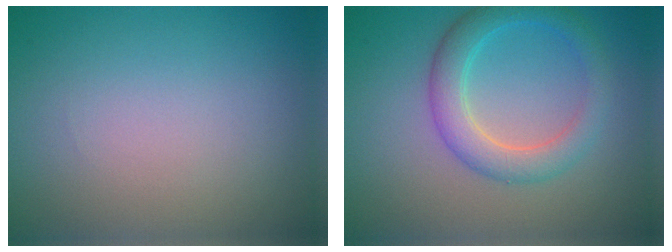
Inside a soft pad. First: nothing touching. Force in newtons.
{"total": 3.9, "press": 3.9, "slide": 0.2}